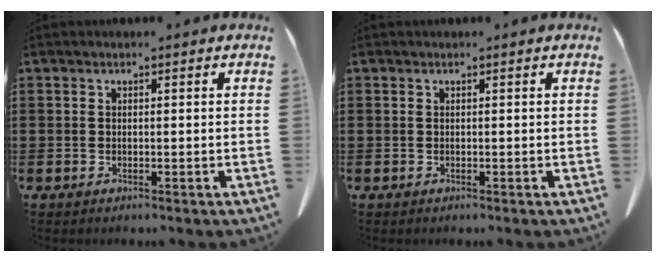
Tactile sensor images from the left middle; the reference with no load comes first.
{"total": 0.0}